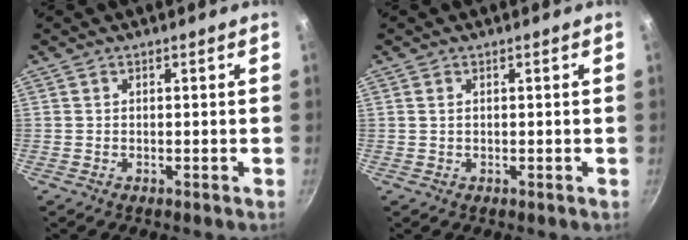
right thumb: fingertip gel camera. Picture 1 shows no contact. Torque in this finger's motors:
{"motor_torque": [-0.17, 0.27, -0.28, -0.05, -0.04]}